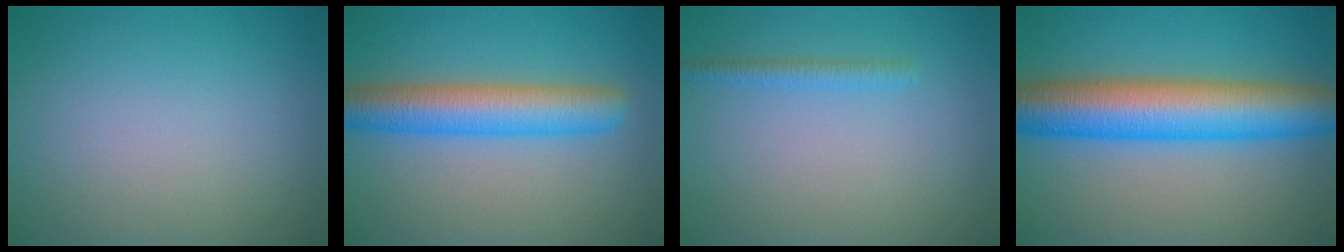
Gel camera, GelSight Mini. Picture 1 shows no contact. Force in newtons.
{"total": 6.2, "press": 6.2, "slide": 0.2}
{"total": 1.3, "press": 1.3, "slide": 0.1}
{"total": 10.5, "press": 10.5, "slide": 0.2}